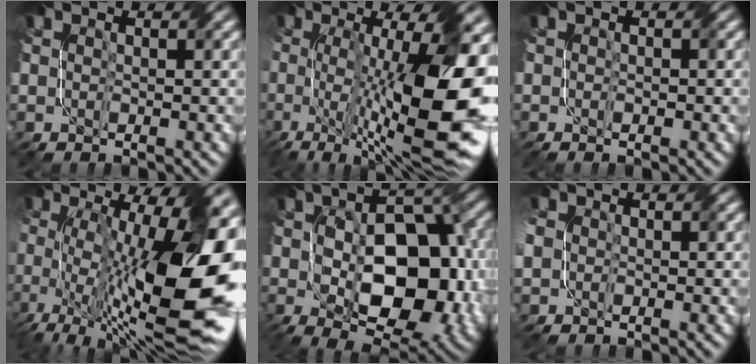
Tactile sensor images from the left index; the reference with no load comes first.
{"total": 14.2, "force": [-1.0, 4.5, 13.4], "torque": [-0.192, -0.002, -0.014]}
{"total": 1.2, "force": [-0.4, 0.5, 0.9], "torque": [-0.008, -0.003, 0.003]}
{"total": 17.3, "force": [-1.0, 7.1, 15.8], "torque": [-0.228, -0.011, -0.002]}
{"total": 13.6, "force": [-0.7, 8.1, 11.0], "torque": [-0.166, -0.011, 0.006]}
{"total": 3.4, "force": [0.0, 2.9, 1.7], "torque": [-0.043, 0.007, 0.007]}